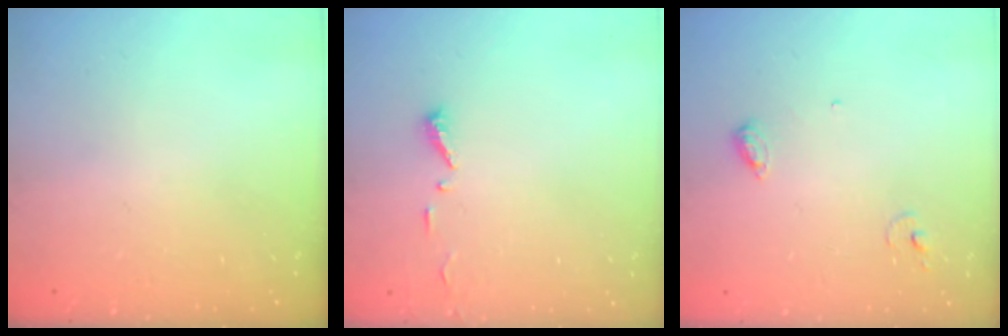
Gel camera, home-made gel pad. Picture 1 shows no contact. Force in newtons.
{"total": 4.7, "press": 4.7, "slide": 0.5}
{"total": 6.4, "press": 6.4, "slide": 0.5}